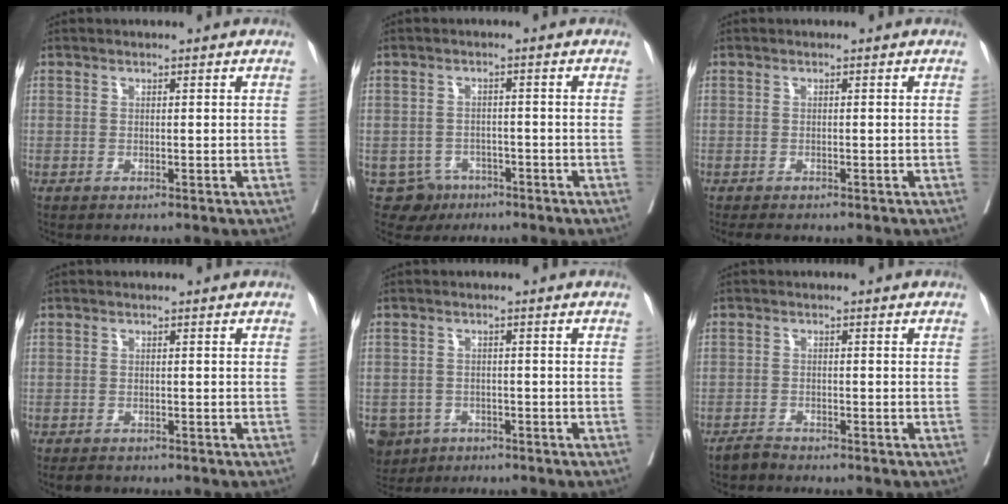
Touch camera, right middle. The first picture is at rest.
{"total": 0.8, "force": [-0.4, 0.7, 0.0], "torque": [-0.004, 0.003, -0.006]}
{"total": 2.5, "force": [-2.1, 0.8, 1.1], "torque": [-0.016, -0.007, -0.028]}
{"total": 1.9, "force": [-1.6, 0.8, 0.6], "torque": [-0.012, -0.003, -0.023]}
{"total": 5.3, "force": [-3.3, 4.1, 0.9], "torque": [-0.017, 0.004, -0.050]}
{"total": 1.5, "force": [-1.5, 0.2, 0.1], "torque": [-0.002, -0.002, -0.027]}